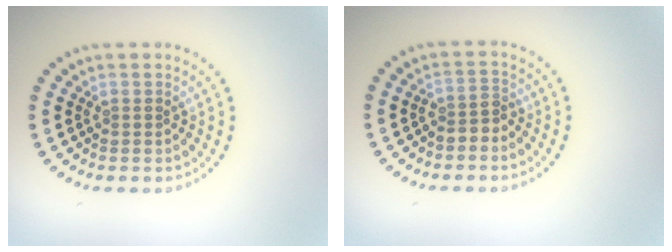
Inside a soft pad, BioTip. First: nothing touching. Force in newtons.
{"total": 1.6, "press": 1.3, "slide": 1.0}